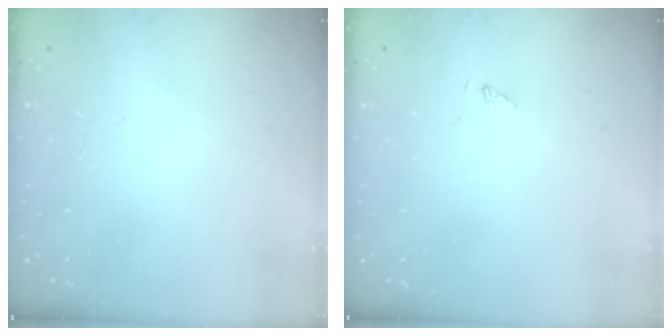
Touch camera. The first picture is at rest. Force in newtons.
{"total": 0.9, "press": 0.9, "slide": 0.1}